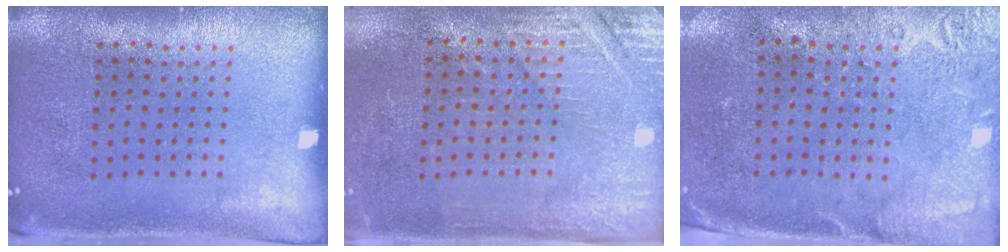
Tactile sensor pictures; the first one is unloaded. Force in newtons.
{"total": 2.9, "press": 2.9, "slide": 0.4}
{"total": 2.7, "press": 2.2, "slide": 1.6}